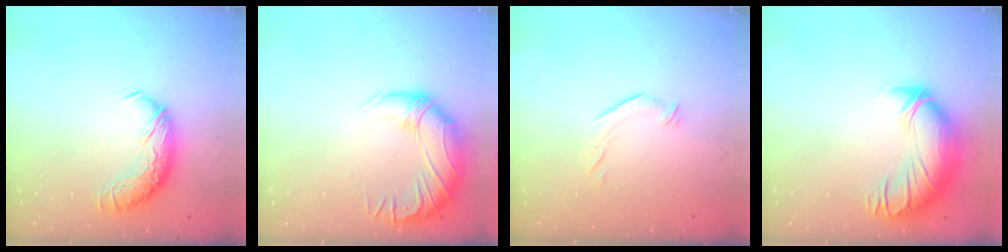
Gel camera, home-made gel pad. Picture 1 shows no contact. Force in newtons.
{"total": 2.9, "press": 0.4, "slide": 2.9}
{"total": 5.5, "press": 5.3, "slide": 1.4}
{"total": 3.7, "press": 1.9, "slide": 3.2}